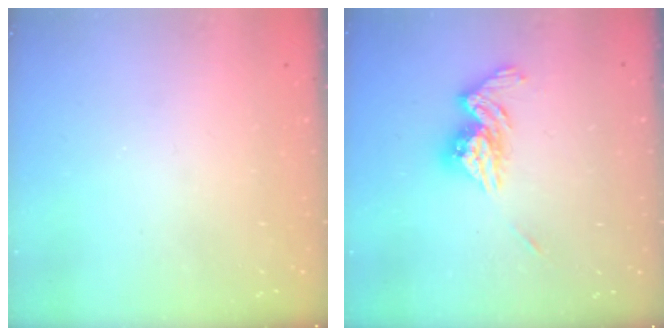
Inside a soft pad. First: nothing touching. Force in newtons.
{"total": 12.0, "press": 12.0, "slide": 1.1}